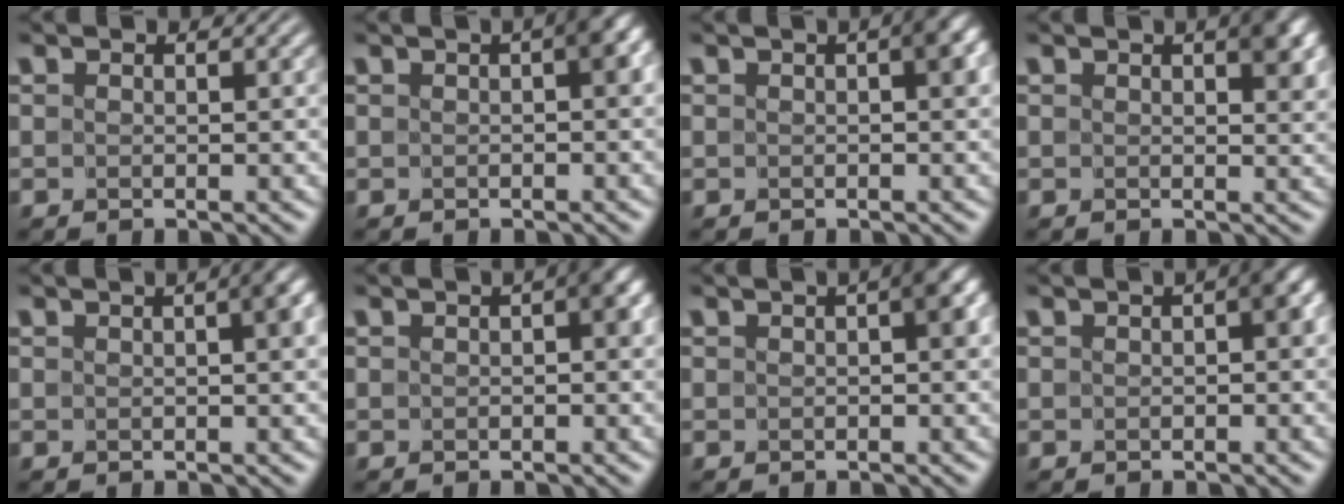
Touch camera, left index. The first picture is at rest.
{"total": 2.0, "force": [0.0, 0.7, 1.9], "torque": [-0.020, 0.007, -0.001]}
{"total": 1.9, "force": [0.2, 0.6, 1.8], "torque": [-0.018, 0.007, 0.002]}
{"total": 2.9, "force": [1.2, 1.4, 2.3], "torque": [-0.023, 0.001, 0.017]}
{"total": 2.4, "force": [0.4, 0.5, 2.3], "torque": [-0.024, 0.010, 0.005]}
{"total": 1.7, "force": [0.0, 0.8, 1.5], "torque": [-0.015, 0.006, -0.002]}
{"total": 2.0, "force": [0.0, 0.6, 1.9], "torque": [-0.020, 0.007, -0.001]}
{"total": 1.9, "force": [-0.1, 0.9, 1.7], "torque": [-0.017, 0.006, -0.004]}